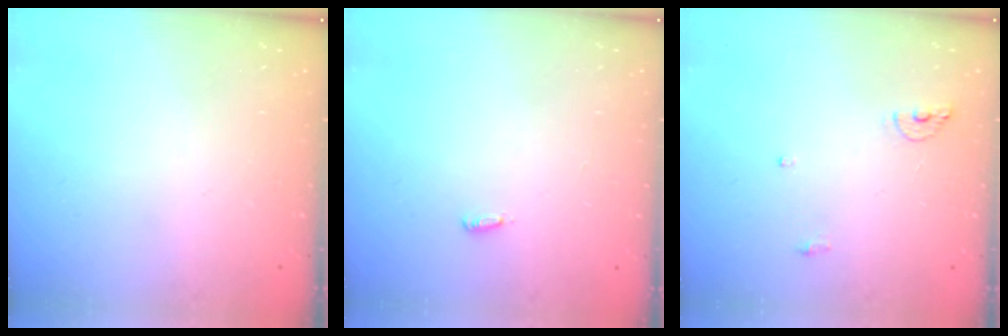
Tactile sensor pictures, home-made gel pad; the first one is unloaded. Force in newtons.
{"total": 2.9, "press": 2.8, "slide": 0.9}
{"total": 6.3, "press": 6.3, "slide": 0.3}